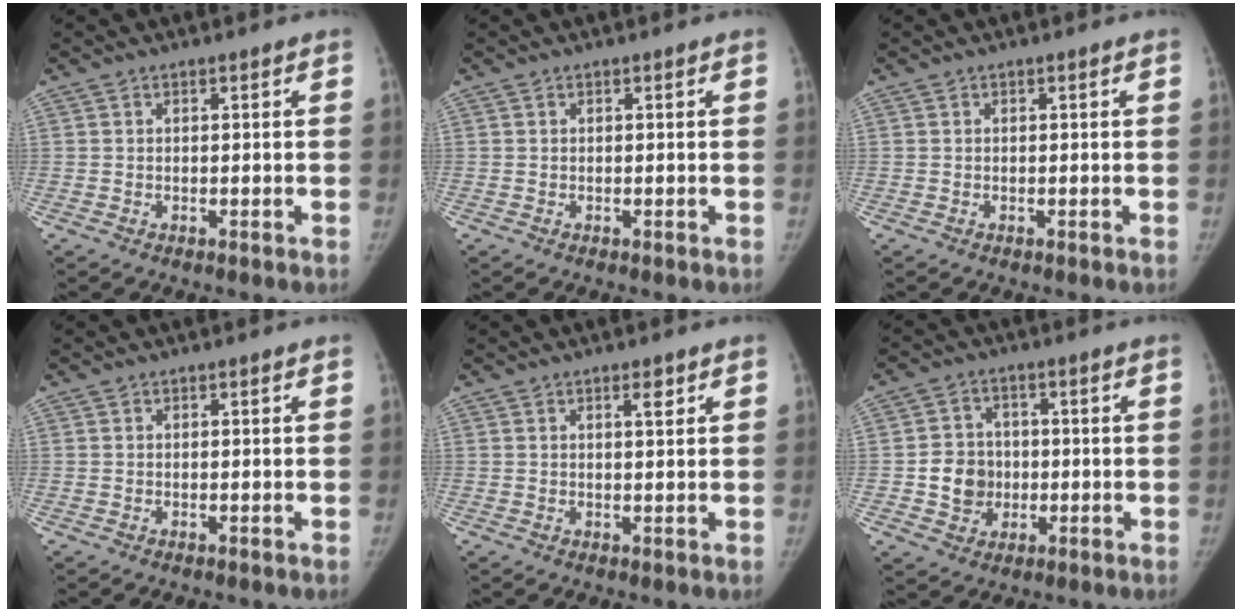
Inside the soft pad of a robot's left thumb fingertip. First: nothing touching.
{"total": 0.0}
{"total": 0.0}
{"total": 0.0}
{"total": 2.1, "force": [1.1, 0.5, 1.6], "torque": [-0.021, -0.005, 0.018]}
{"total": 7.3, "force": [-0.9, 6.6, 2.9], "torque": [-0.017, 0.007, -0.016]}